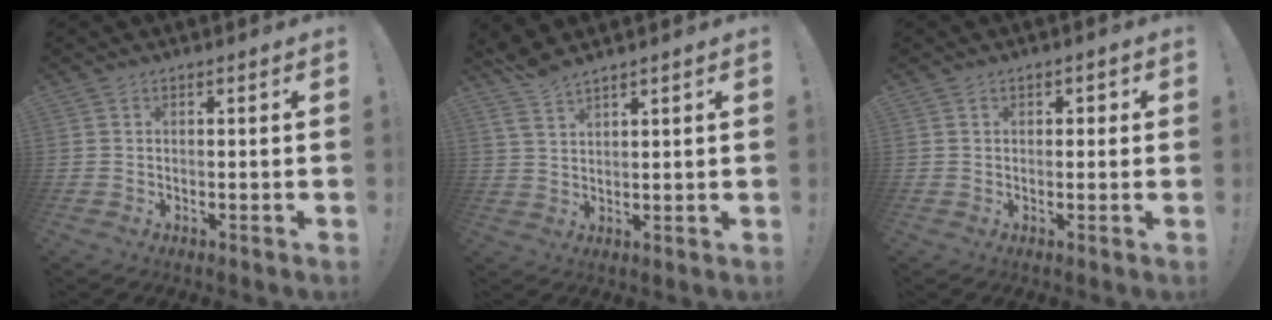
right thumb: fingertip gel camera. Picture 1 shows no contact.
{"total": 4.7, "force": [4.3, 0.6, 1.8], "torque": [-0.053, -0.019, 0.083]}
{"total": 1.5, "force": [0.0, 1.3, 0.8], "torque": [-0.001, 0.000, -0.004]}